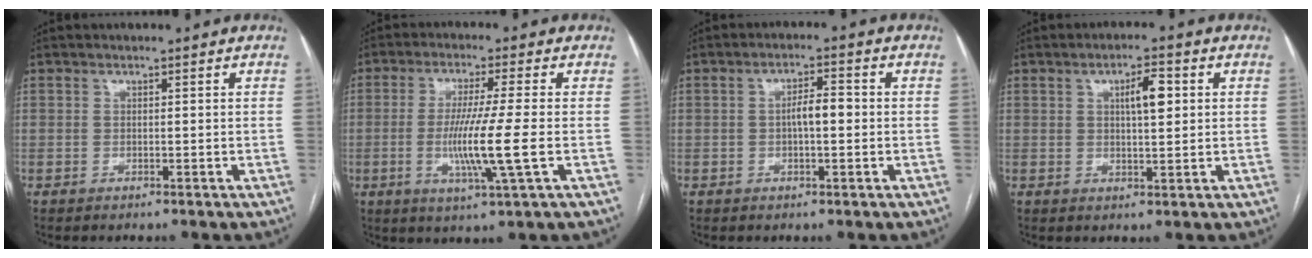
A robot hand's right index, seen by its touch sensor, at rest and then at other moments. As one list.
[{"total": 9.4, "force": [-1.7, -1.1, 9.2], "torque": [-0.181, -0.022, -0.032]}, {"total": 3.5, "force": [-0.2, 1.0, 3.3], "torque": [-0.055, 0.011, -0.004]}, {"total": 4.6, "force": [1.3, 1.1, 4.2], "torque": [-0.072, 0.008, 0.022]}]